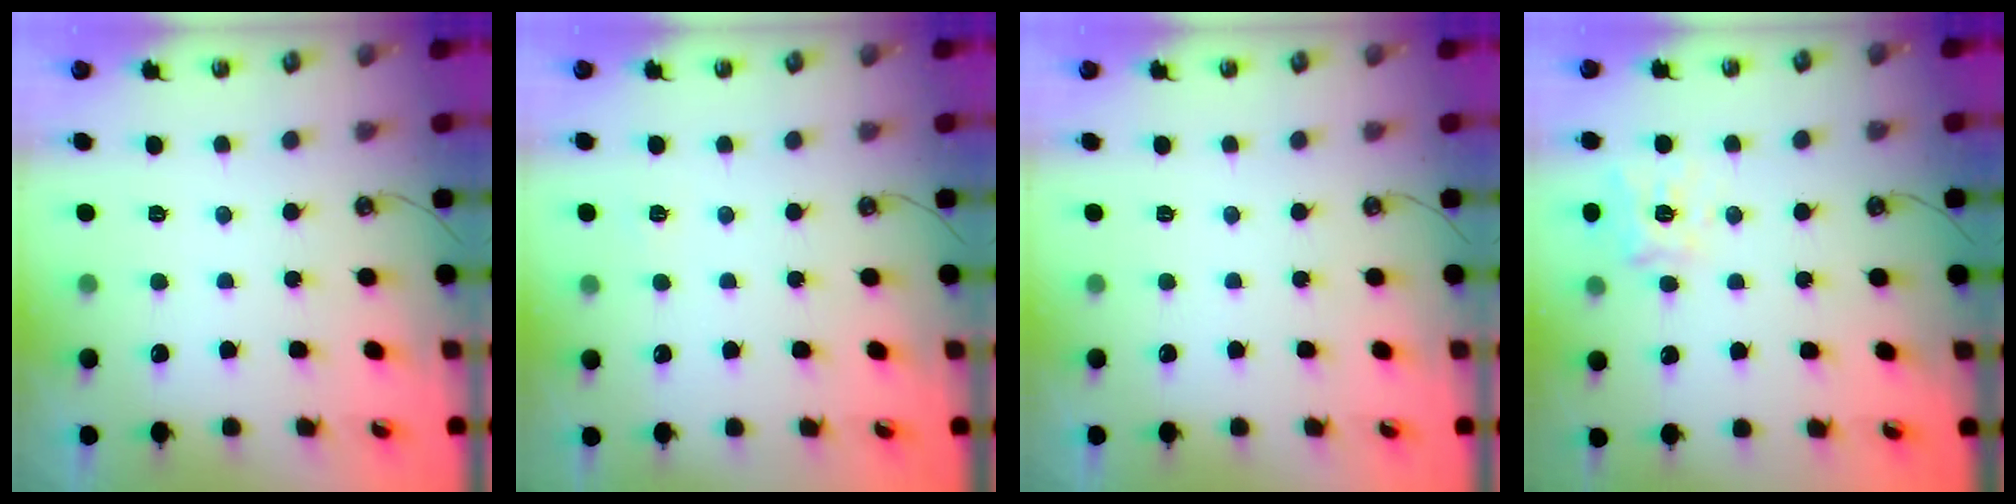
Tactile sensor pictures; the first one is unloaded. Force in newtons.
{"total": 2.6, "press": 2.6, "slide": 0.3}
{"total": 0.0}
{"total": 12.1, "press": 11.9, "slide": 1.6}